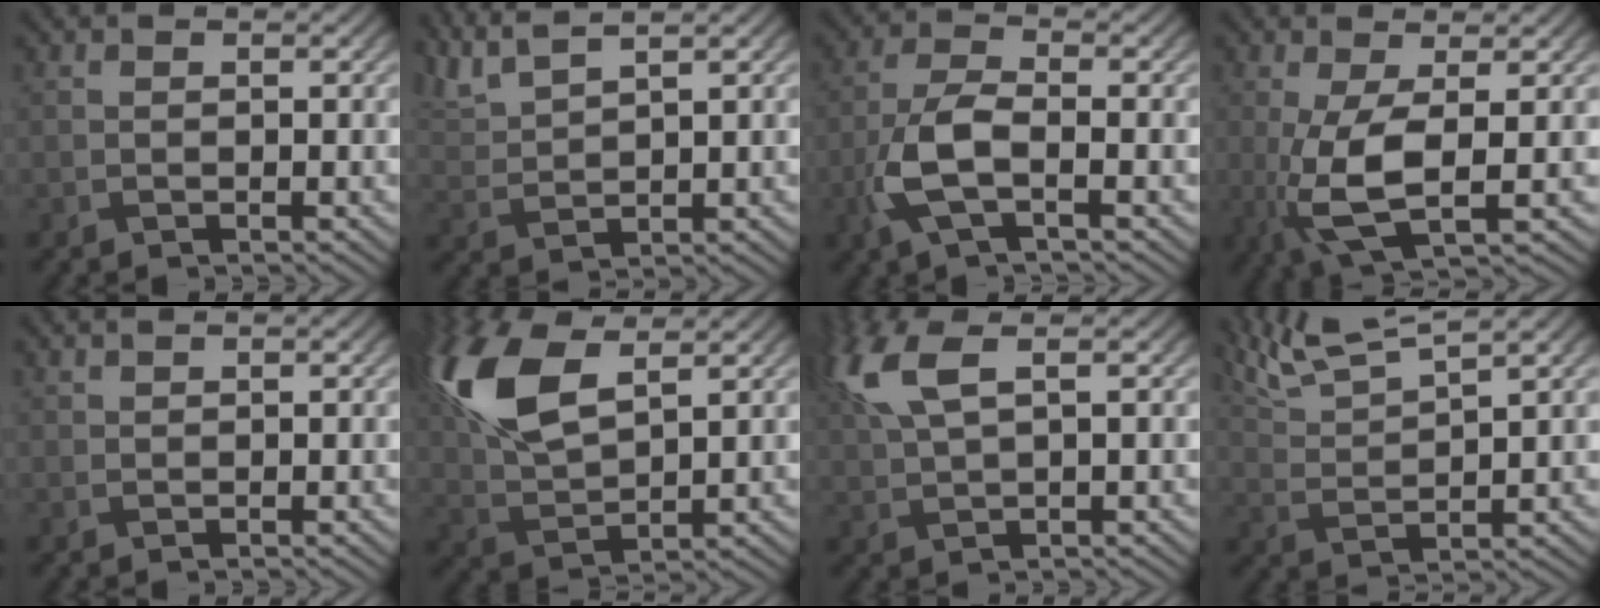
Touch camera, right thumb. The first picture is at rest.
{"total": 5.4, "force": [4.5, 1.0, 2.8], "torque": [-0.068, 0.018, 0.096]}
{"total": 6.5, "force": [-2.6, 2.5, 5.4], "torque": [-0.131, -0.002, -0.059]}
{"total": 7.5, "force": [-0.9, 2.5, 7.1], "torque": [-0.163, -0.005, -0.021]}
{"total": 0.6, "force": [0.6, 0.0, 0.1], "torque": [-0.005, 0.003, 0.015]}
{"total": 12.3, "force": [5.2, 5.5, 9.7], "torque": [-0.242, 0.018, 0.103]}
{"total": 7.0, "force": [2.8, 2.2, 5.9], "torque": [-0.152, 0.020, 0.058]}
{"total": 8.3, "force": [6.6, 1.4, 4.8], "torque": [-0.105, 0.020, 0.123]}